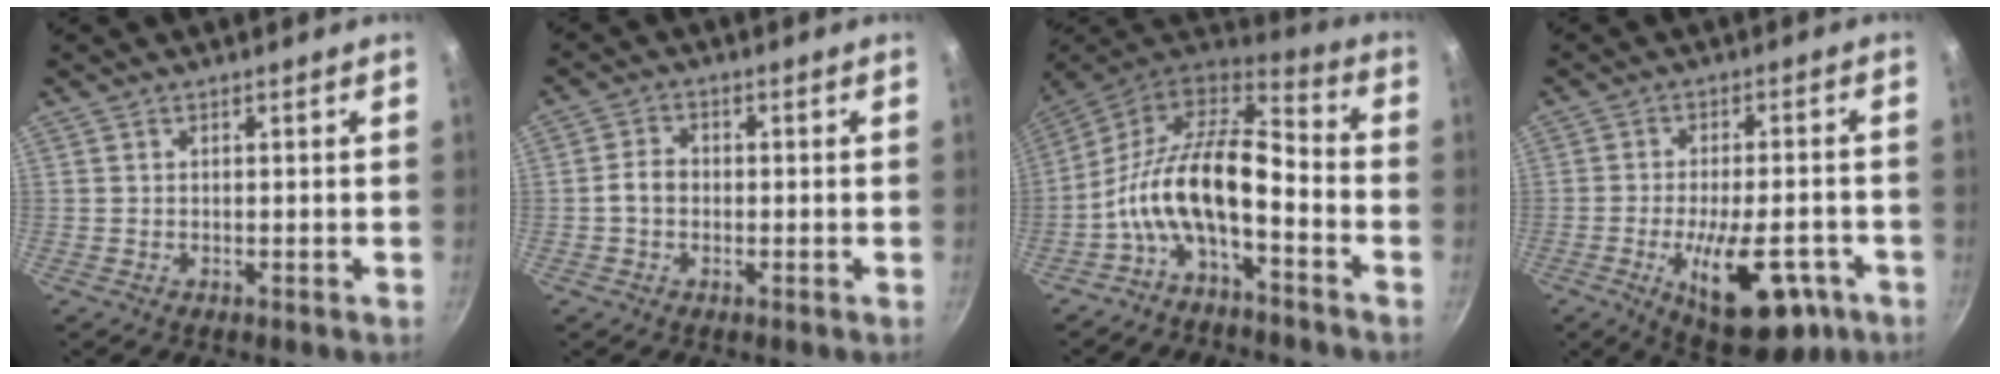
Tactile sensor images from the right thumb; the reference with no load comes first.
{"total": 3.5, "force": [-0.6, 2.6, 2.2], "torque": [-0.038, 0.013, -0.016]}
{"total": 14.3, "force": [-5.2, 5.7, 12.0], "torque": [-0.212, 0.092, -0.104]}
{"total": 15.4, "force": [-6.2, 6.5, 12.4], "torque": [-0.182, 0.015, -0.080]}